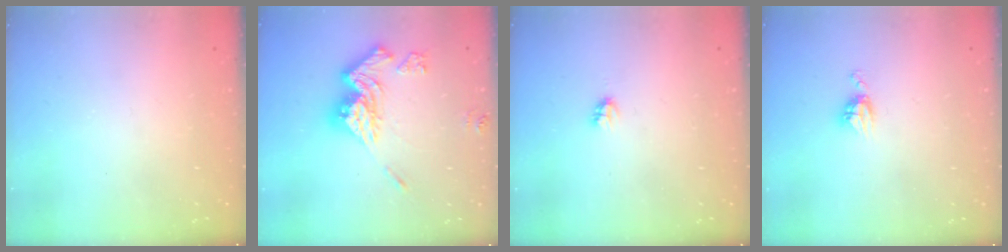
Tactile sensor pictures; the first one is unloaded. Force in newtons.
{"total": 15.0, "press": 15.0, "slide": 1.5}
{"total": 2.2, "press": 2.2, "slide": 0.2}
{"total": 5.4, "press": 5.4, "slide": 0.5}